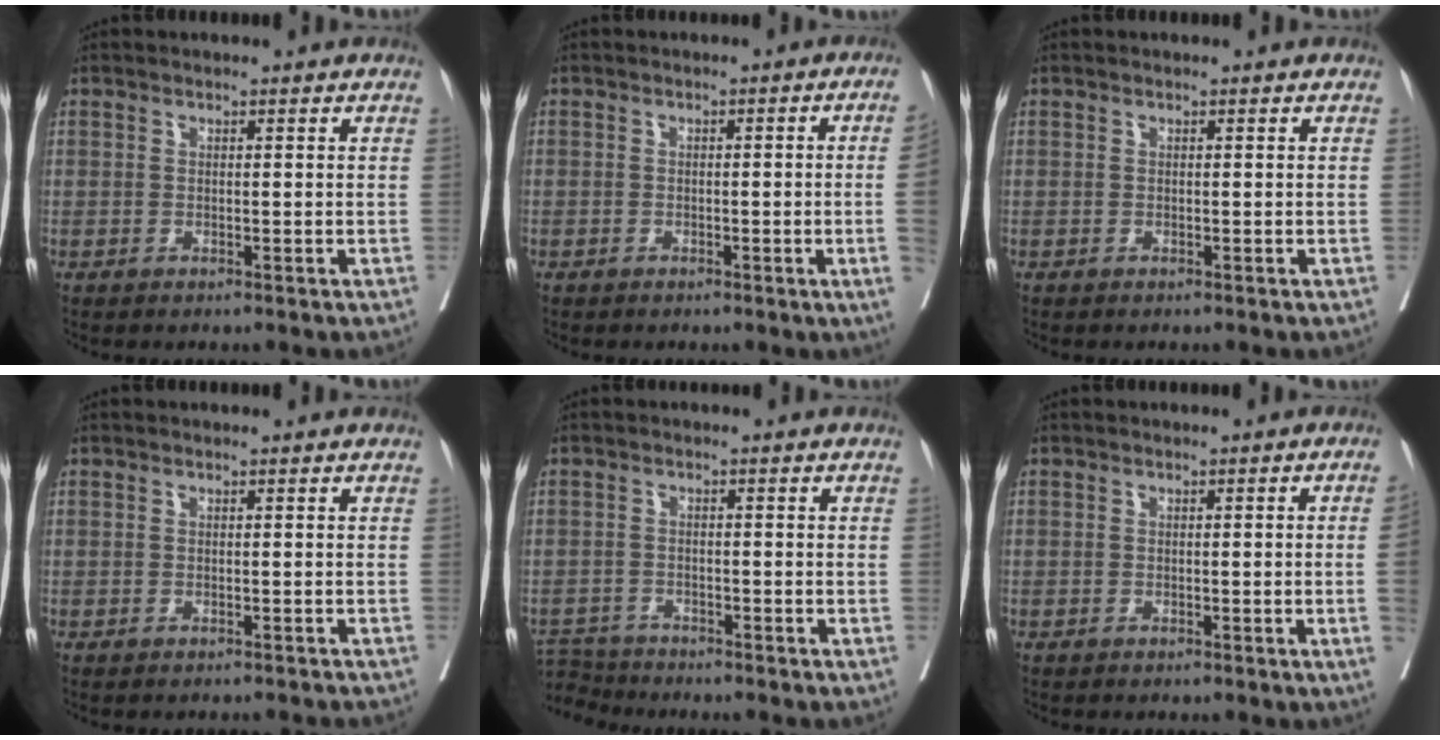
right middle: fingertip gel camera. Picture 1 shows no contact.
{"total": 4.1, "force": [-0.9, -0.8, 3.9], "torque": [-0.048, 0.000, -0.010]}
{"total": 0.0}
{"total": 4.2, "force": [-4.0, 0.7, 1.2], "torque": [-0.018, -0.007, -0.044]}
{"total": 5.6, "force": [-5.0, -2.4, -0.5], "torque": [-0.008, -0.015, -0.095]}
{"total": 2.3, "force": [-0.5, -0.5, 2.2], "torque": [-0.032, 0.002, -0.004]}